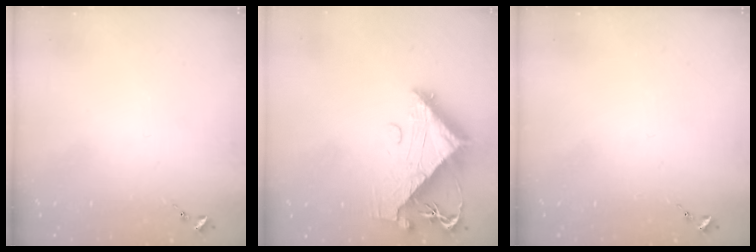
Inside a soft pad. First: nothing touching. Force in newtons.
{"total": 12.6, "press": 12.5, "slide": 1.3}
{"total": 0.0}